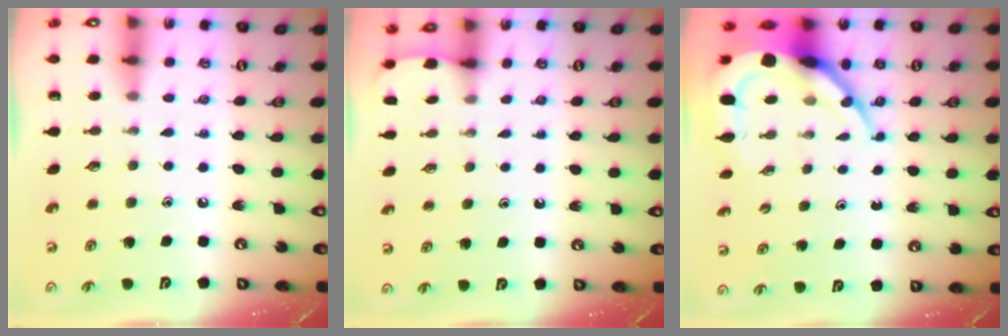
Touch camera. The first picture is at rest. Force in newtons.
{"total": 1.3, "press": 1.3, "slide": 0.1}
{"total": 11.4, "press": 11.3, "slide": 1.2}